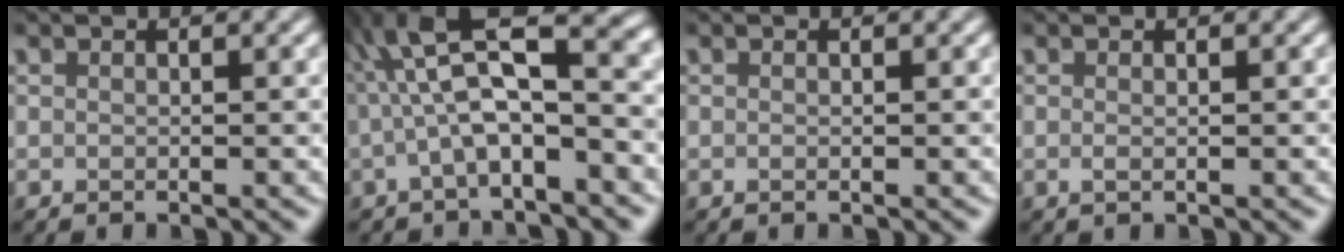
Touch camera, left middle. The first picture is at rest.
{"total": 8.6, "force": [-0.6, 2.6, 8.1], "torque": [-0.144, 0.034, -0.024]}
{"total": 0.5, "force": [0.0, 0.2, 0.5], "torque": [-0.008, -0.006, -0.003]}
{"total": 0.9, "force": [-0.1, 0.3, 0.8], "torque": [-0.013, 0.000, -0.002]}